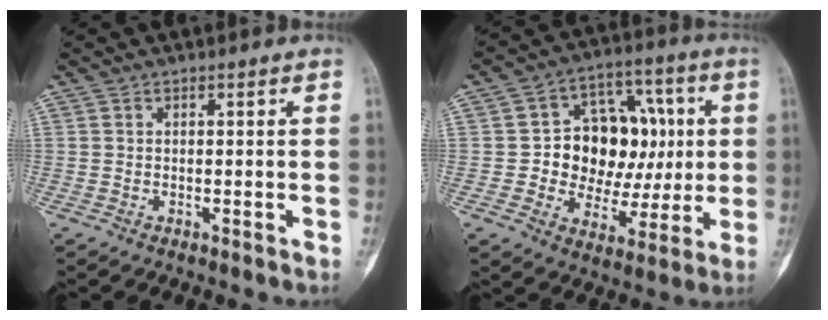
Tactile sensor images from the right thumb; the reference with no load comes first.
{"total": 17.5, "force": [1.4, 12.7, 12.0], "torque": [-0.116, 0.024, 0.028]}